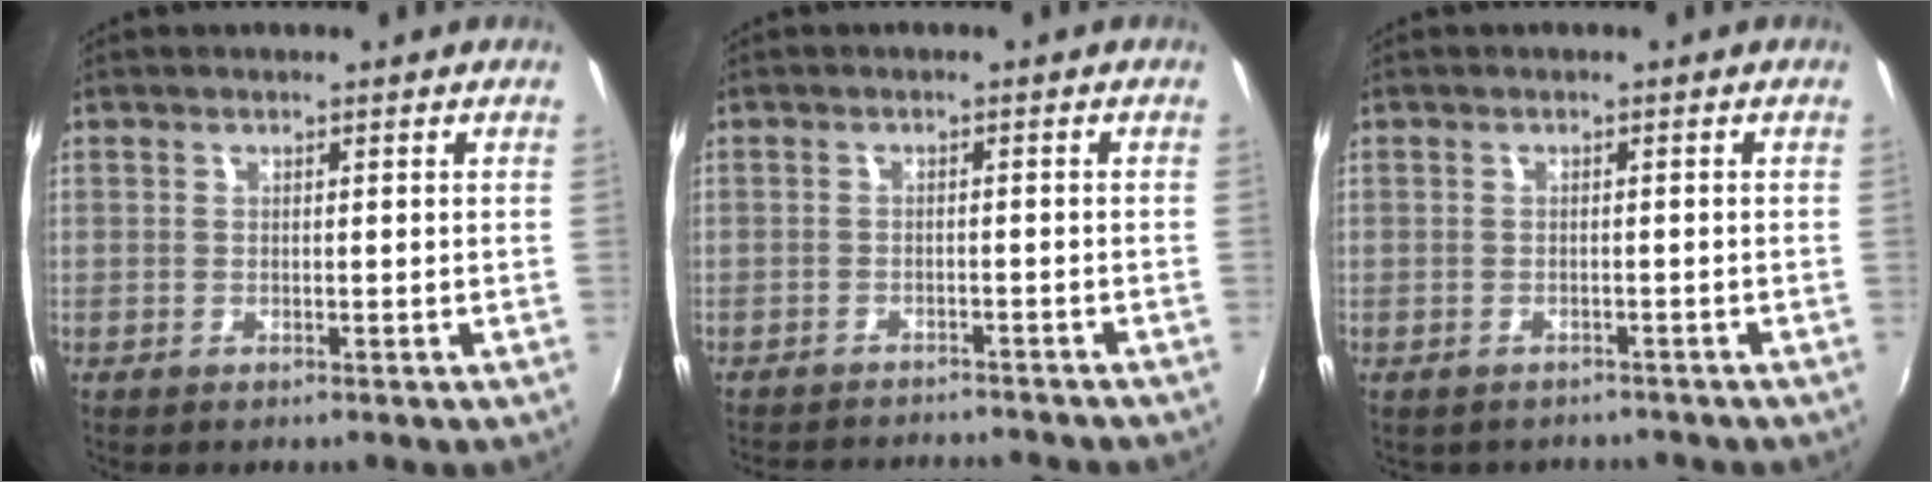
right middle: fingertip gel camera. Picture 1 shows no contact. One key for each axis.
{"total": 10.0, "fx": -9.3, "fy": 1.7, "fz": 3.4, "tx": -0.080, "ty": -0.009, "tz": -0.129}
{"total": 3.1, "fx": -2.7, "fy": 1.3, "fz": 0.7, "tx": -0.018, "ty": -0.011, "tz": -0.032}